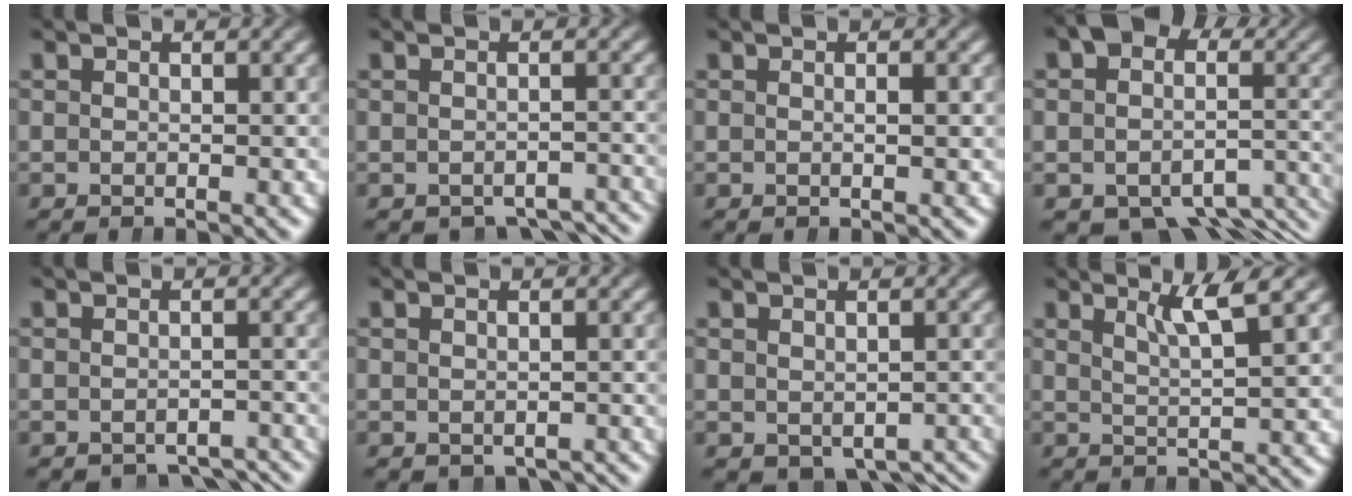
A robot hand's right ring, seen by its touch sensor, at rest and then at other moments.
{"total": 5.1, "force": [-4.8, 1.4, 1.1], "torque": [-0.004, -0.014, -0.068]}
{"total": 0.8, "force": [0.0, -0.1, 0.8], "torque": [-0.012, 0.001, -0.002]}
{"total": 8.0, "force": [-5.1, 5.0, 3.6], "torque": [-0.033, -0.022, -0.074]}
{"total": 4.7, "force": [-4.4, 1.2, 0.9], "torque": [-0.004, -0.015, -0.063]}
{"total": 1.9, "force": [-1.6, 0.9, 0.4], "torque": [-0.005, -0.014, -0.015]}
{"total": 4.7, "force": [-3.8, 1.9, 2.0], "torque": [-0.017, -0.024, -0.038]}
{"total": 2.9, "force": [1.9, -0.7, 2.1], "torque": [-0.036, -0.004, 0.039]}